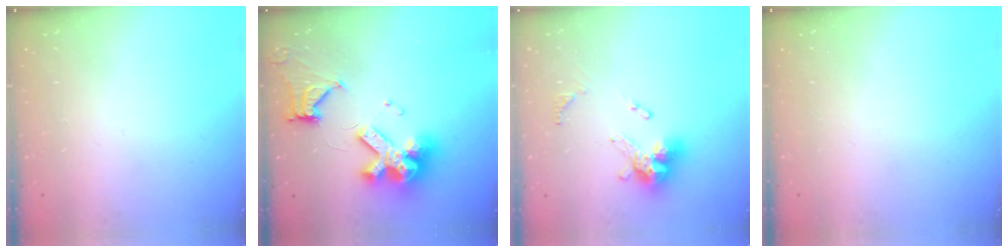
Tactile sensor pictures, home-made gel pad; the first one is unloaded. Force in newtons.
{"total": 16.2, "press": 16.1, "slide": 1.8}
{"total": 12.0, "press": 11.9, "slide": 1.4}
{"total": 0.0}